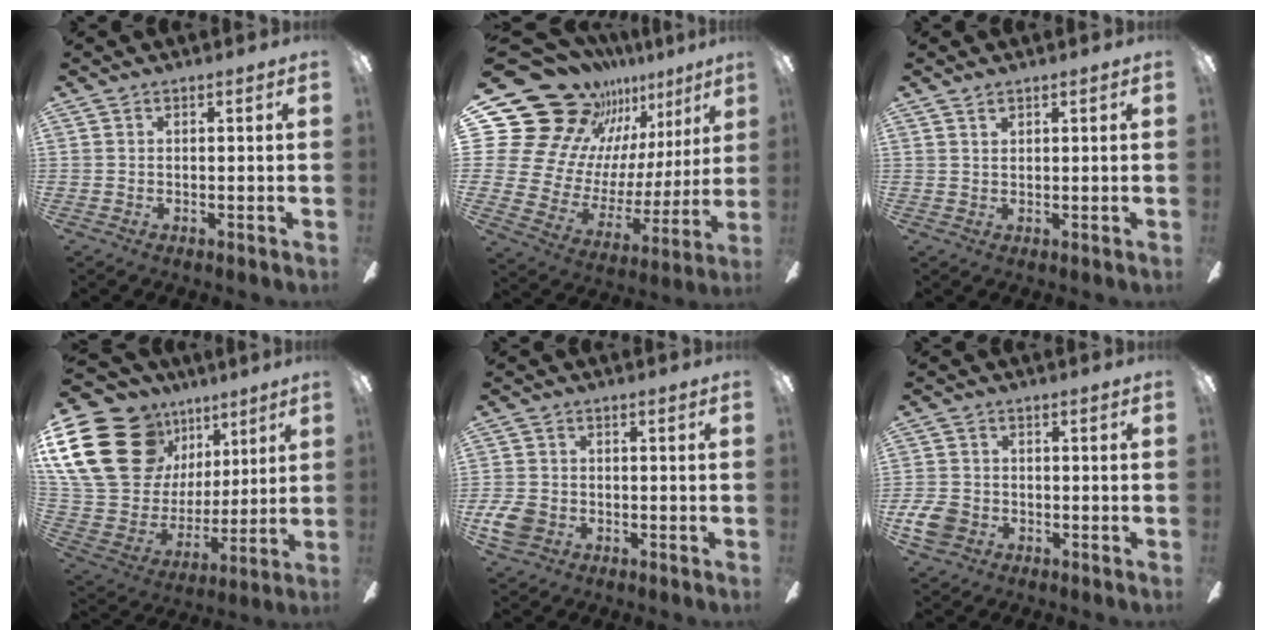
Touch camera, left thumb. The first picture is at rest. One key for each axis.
{"total": 23.9, "fx": 16.9, "fy": 14.0, "fz": 9.4, "tx": -0.203, "ty": -0.135, "tz": 0.335}
{"total": 1.3, "fx": 1.0, "fy": 0.7, "fz": 0.5, "tx": -0.013, "ty": 0.001, "tz": 0.020}
{"total": 26.9, "fx": 12.1, "fy": 18.9, "fz": 14.8, "tx": -0.297, "ty": -0.054, "tz": 0.250}
{"total": 5.9, "fx": -2.1, "fy": 4.6, "fz": 3.0, "tx": -0.065, "ty": 0.010, "tz": -0.041}
{"total": 6.3, "fx": -2.3, "fy": 5.0, "fz": 2.9, "tx": -0.072, "ty": 0.010, "tz": -0.046}